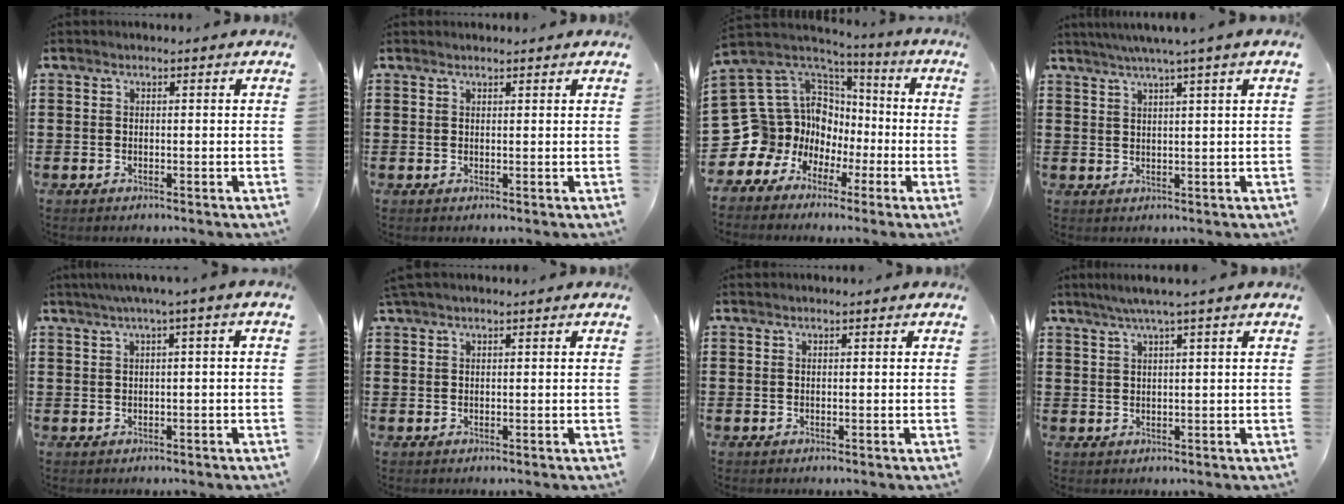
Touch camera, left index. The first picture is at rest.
{"total": 0.7, "force": [0.7, 0.0, 0.1], "torque": [-0.003, -0.001, 0.015]}
{"total": 12.7, "force": [-1.7, 12.3, 2.3], "torque": [-0.120, -0.039, -0.001]}
{"total": 3.2, "force": [2.2, -0.9, 2.1], "torque": [-0.043, -0.002, 0.037]}
{"total": 2.0, "force": [0.1, -0.3, 2.0], "torque": [-0.033, -0.005, 0.001]}
{"total": 1.1, "force": [0.8, 0.1, 0.8], "torque": [-0.015, 0.000, 0.016]}
{"total": 0.0}
{"total": 2.8, "force": [1.8, -0.4, 2.2], "torque": [-0.043, 0.001, 0.031]}